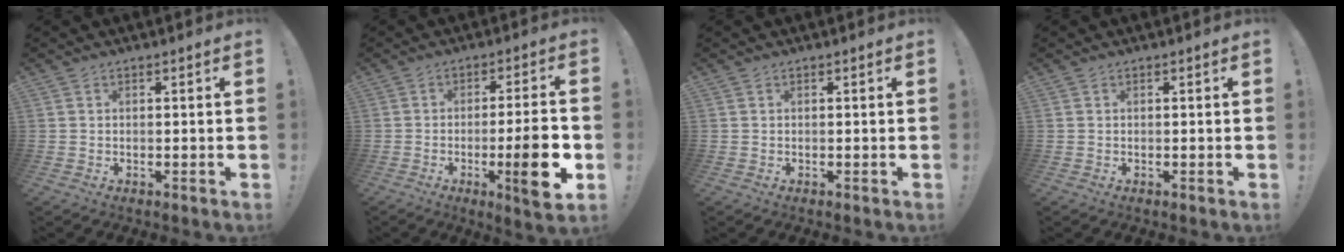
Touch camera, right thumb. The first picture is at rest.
{"total": 13.1, "force": [-3.4, 2.1, 12.5], "torque": [-0.164, 0.004, -0.049]}
{"total": 0.0}
{"total": 0.0}